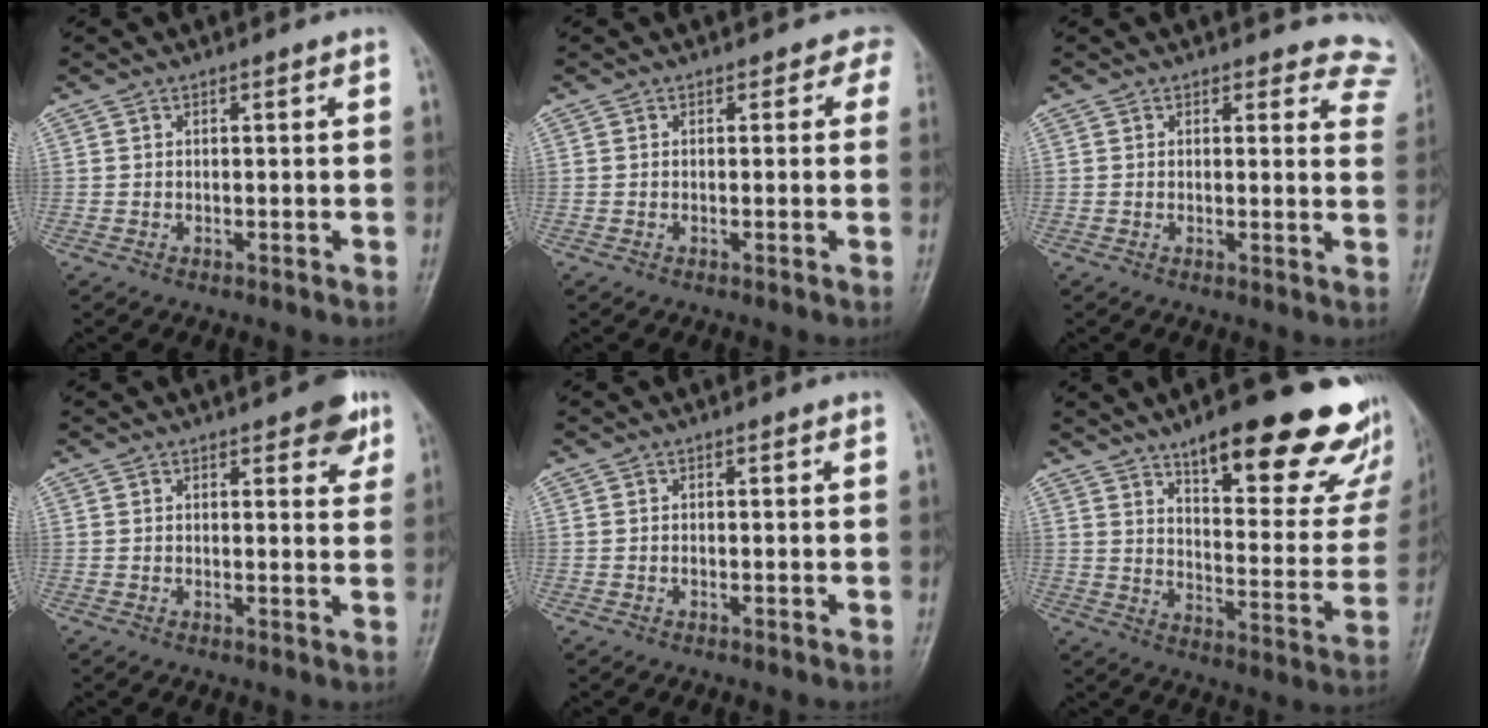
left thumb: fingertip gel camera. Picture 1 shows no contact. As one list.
[{"total": 2.0, "force": [1.1, 1.6, 0.4], "torque": [0.020, -0.003, -0.010]}, {"total": 8.4, "force": [7.6, 3.4, -0.1], "torque": [0.067, -0.039, 0.041]}, {"total": 5.3, "force": [3.1, 2.3, 3.6], "torque": [-0.019, -0.011, 0.032]}, {"total": 0.0}, {"total": 27.4, "force": [17.8, 8.6, 19.0], "torque": [-0.212, -0.081, 0.240]}]